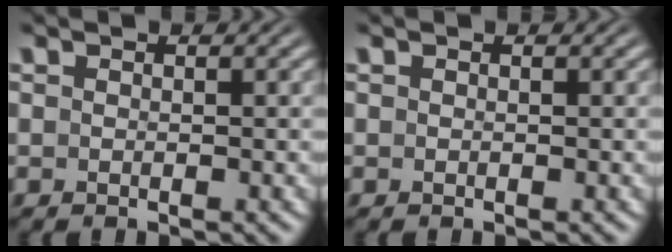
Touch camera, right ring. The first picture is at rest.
{"total": 0.0}